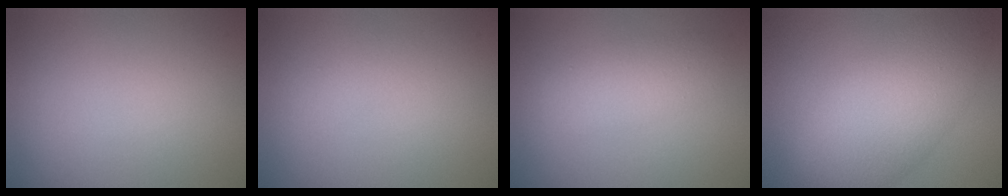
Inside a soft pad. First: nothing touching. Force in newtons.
{"total": 0.8, "press": 0.8, "slide": 0.0}
{"total": 3.0, "press": 3.0, "slide": 0.1}
{"total": 7.5, "press": 7.5, "slide": 0.1}